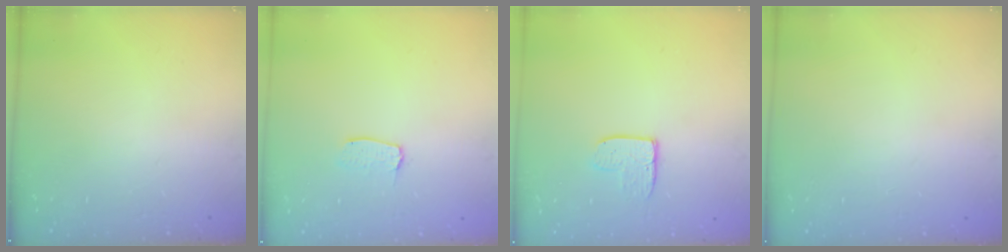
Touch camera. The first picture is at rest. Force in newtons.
{"total": 3.7, "press": 3.7, "slide": 0.3}
{"total": 7.9, "press": 7.9, "slide": 0.6}
{"total": 0.0}